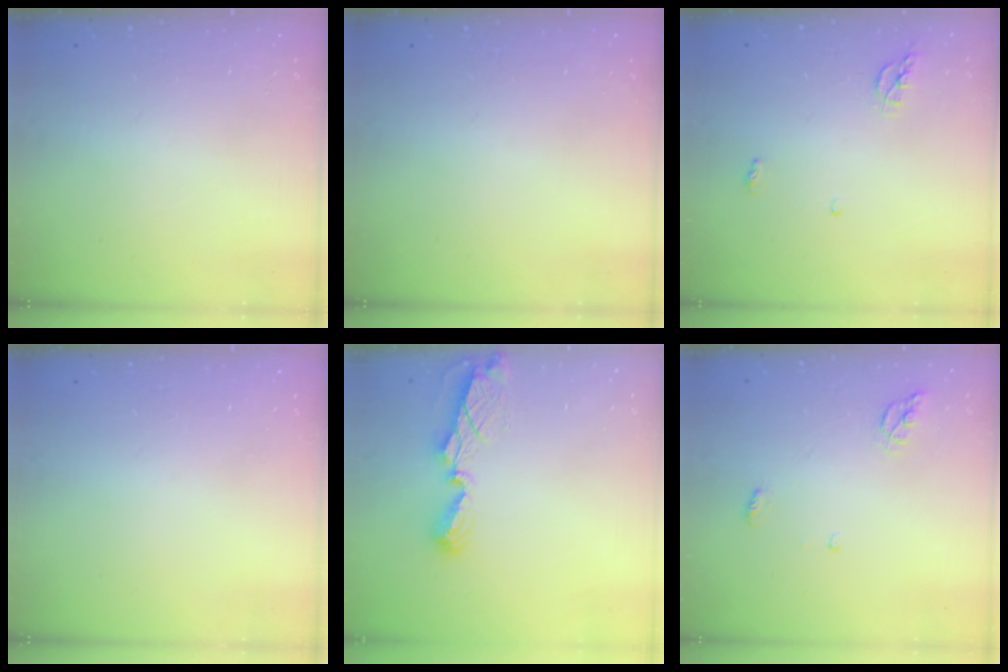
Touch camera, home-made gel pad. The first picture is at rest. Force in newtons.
{"total": 0.0}
{"total": 7.2, "press": 5.3, "slide": 4.9}
{"total": 0.0}
{"total": 7.7, "press": 7.7, "slide": 0.7}
{"total": 5.2, "press": 5.2, "slide": 0.2}